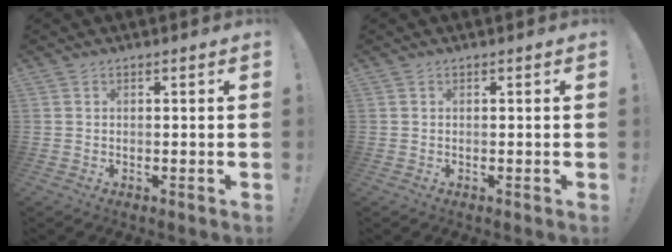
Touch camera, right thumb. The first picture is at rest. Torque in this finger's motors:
{"motor_torque": [0.15, -0.05, 0.04, -0.13, 0.01]}